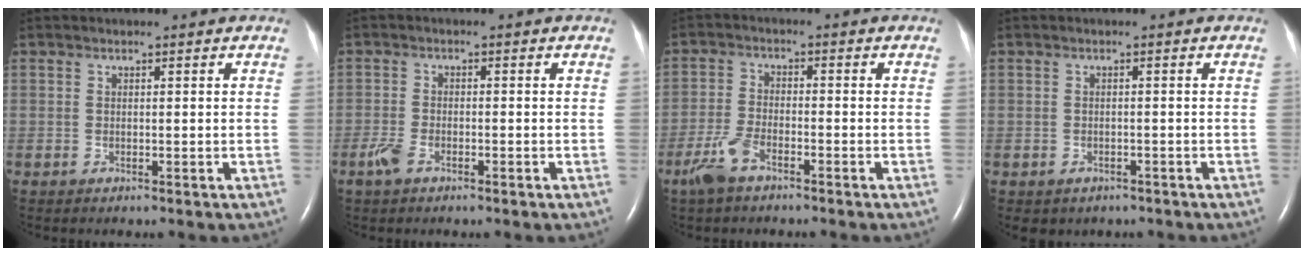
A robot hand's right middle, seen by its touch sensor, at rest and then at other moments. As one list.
[{"total": 2.1, "force": [-1.2, 0.8, 1.4], "torque": [-0.041, -0.002, -0.025]}, {"total": 5.1, "force": [-3.5, 1.6, 3.3], "torque": [-0.086, -0.005, -0.071]}, {"total": 2.9, "force": [-2.1, 2.0, 0.3], "torque": [-0.001, 0.007, -0.025]}]